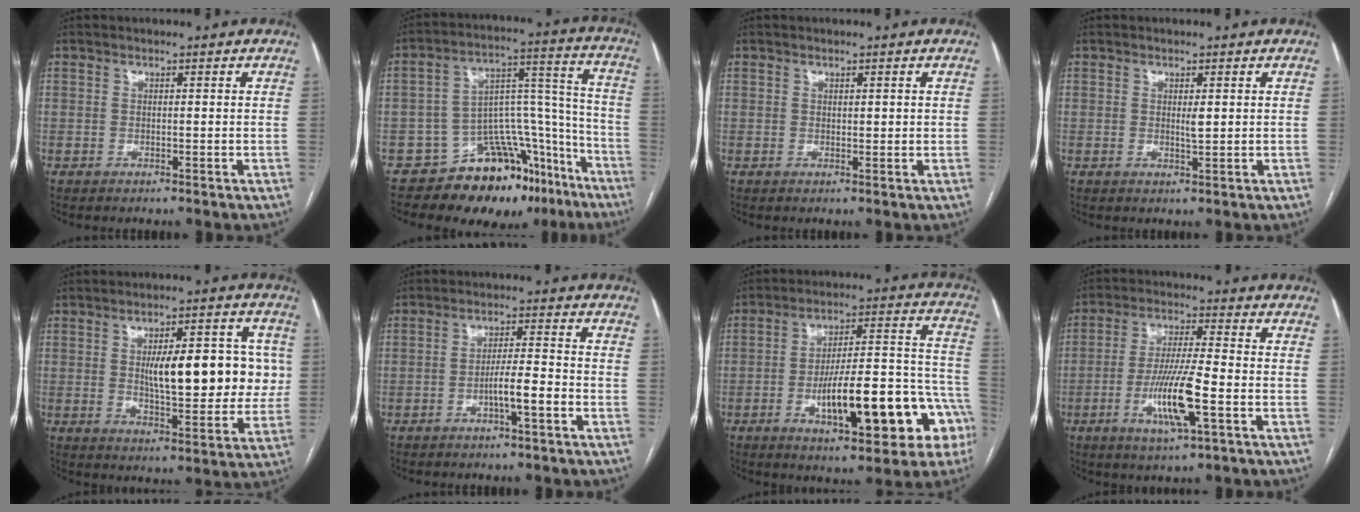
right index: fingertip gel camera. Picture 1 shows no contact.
{"total": 18.4, "force": [-13.9, 9.1, 8.0], "torque": [-0.064, 0.087, -0.195]}
{"total": 0.9, "force": [0.4, 0.4, 0.7], "torque": [-0.009, -0.002, 0.006]}
{"total": 1.4, "force": [0.3, 0.2, 1.3], "torque": [-0.024, -0.002, 0.006]}
{"total": 14.4, "force": [1.6, 5.1, 13.3], "torque": [-0.175, 0.024, 0.031]}
{"total": 5.0, "force": [-2.1, 0.3, 4.6], "torque": [-0.079, 0.006, -0.036]}
{"total": 20.4, "force": [-7.6, 5.6, 18.0], "torque": [-0.195, 0.042, -0.095]}
{"total": 10.7, "force": [-3.5, 0.8, 10.1], "torque": [-0.196, -0.010, -0.064]}